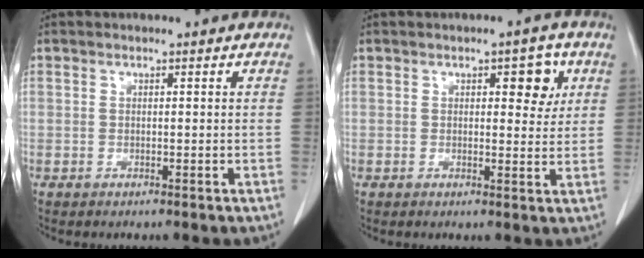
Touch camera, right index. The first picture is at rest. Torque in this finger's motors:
{"motor_torque": [0.07, 0.04, 0.07, 0.00]}